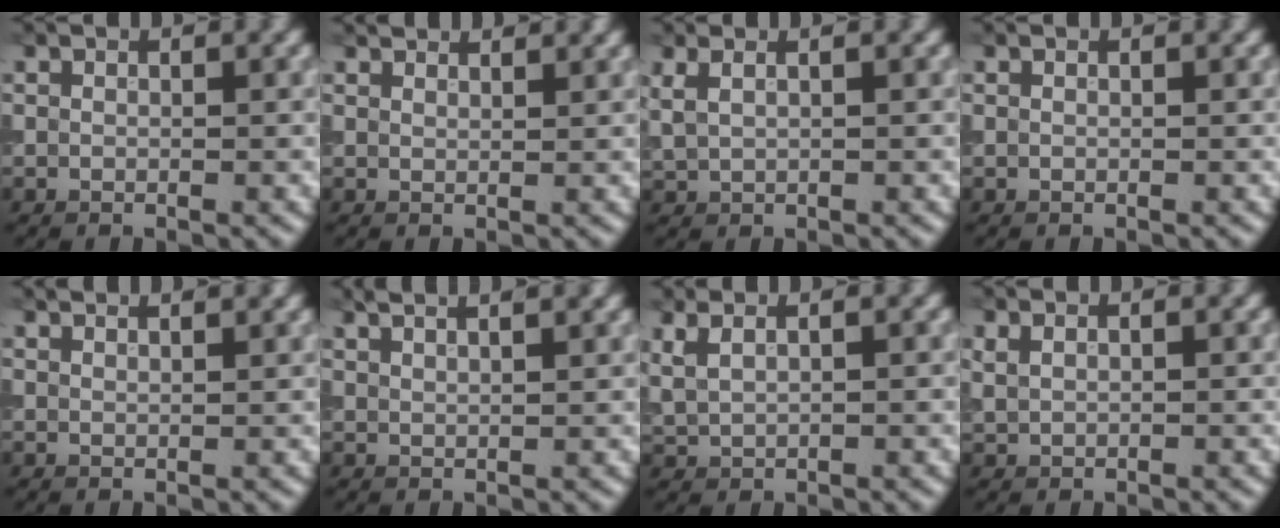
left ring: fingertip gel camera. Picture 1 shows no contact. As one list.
[{"total": 3.2, "force": [3.0, 0.7, 1.0], "torque": [-0.027, -0.001, 0.054]}, {"total": 1.3, "force": [0.8, 0.3, 1.0], "torque": [-0.029, 0.002, 0.022]}, {"total": 0.0}, {"total": 2.2, "force": [2.1, 0.2, 0.8], "torque": [-0.009, 0.007, 0.024]}, {"total": 4.7, "force": [3.6, 1.4, 2.7], "torque": [-0.030, 0.034, 0.028]}, {"total": 1.9, "force": [1.3, 0.4, 1.2], "torque": [-0.037, 0.005, 0.036]}, {"total": 0.7, "force": [0.4, 0.3, 0.5], "torque": [-0.016, 0.003, 0.014]}]